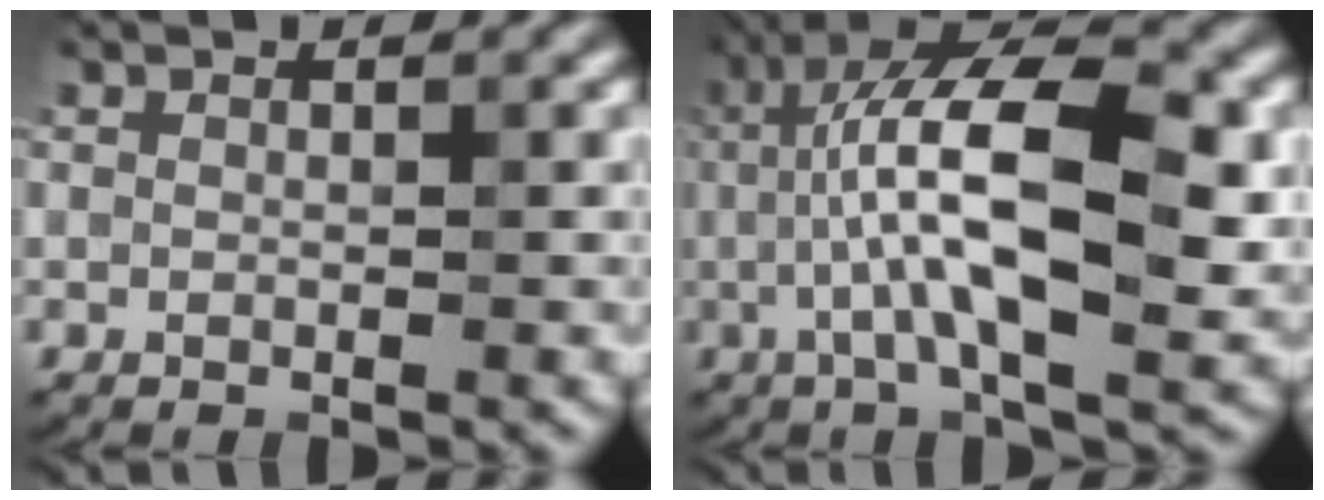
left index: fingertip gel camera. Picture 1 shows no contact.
{"total": 11.6, "force": [0.4, 3.6, 11.0], "torque": [-0.188, 0.019, -0.001]}